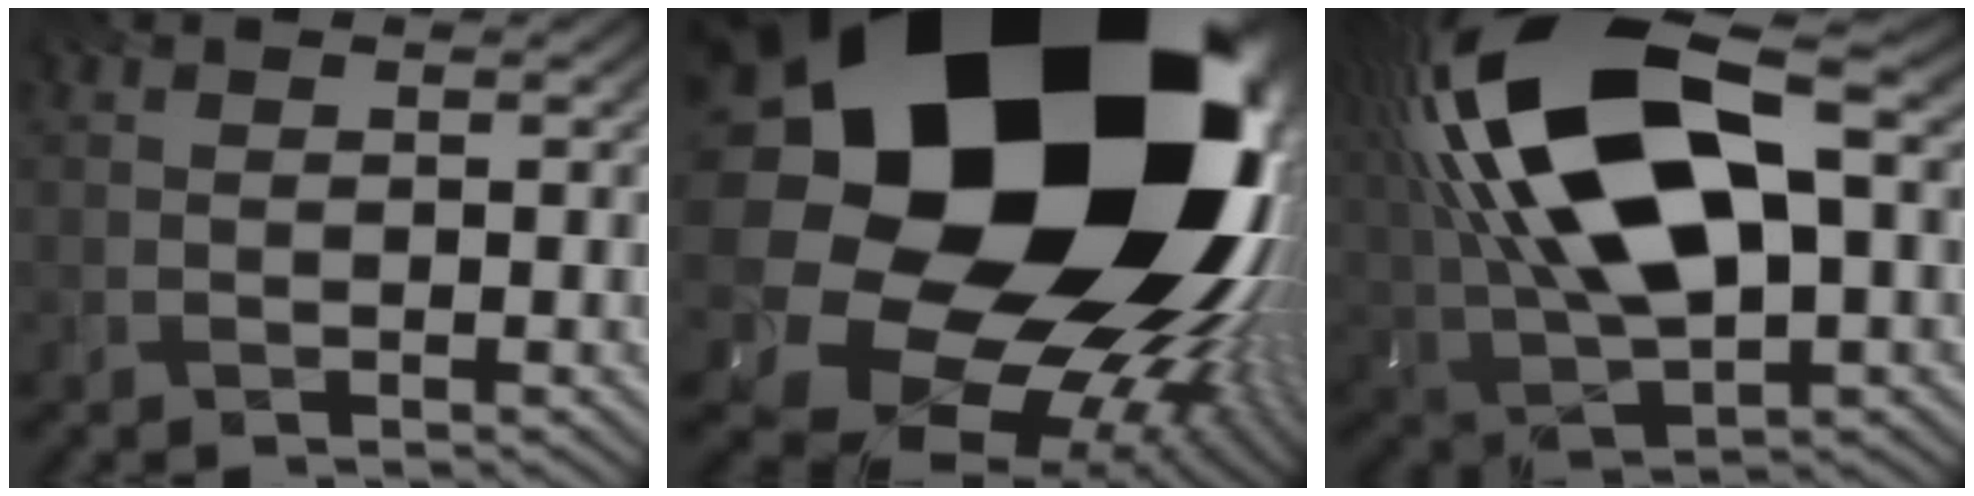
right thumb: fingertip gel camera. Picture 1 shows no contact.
{"total": 25.2, "force": [5.5, 19.9, 14.5], "torque": [-0.276, -0.062, 0.057]}
{"total": 20.2, "force": [4.7, 9.1, 17.3], "torque": [-0.353, 0.027, 0.079]}